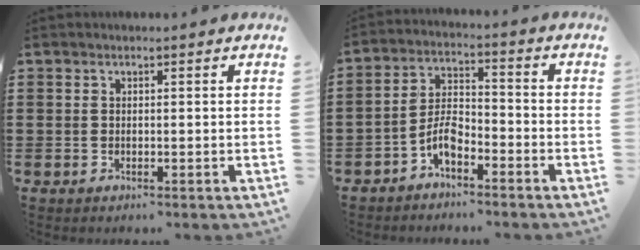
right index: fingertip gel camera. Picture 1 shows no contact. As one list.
[{"total": 5.4, "force": [-3.3, 2.4, 3.6], "torque": [-0.084, 0.007, -0.068]}]